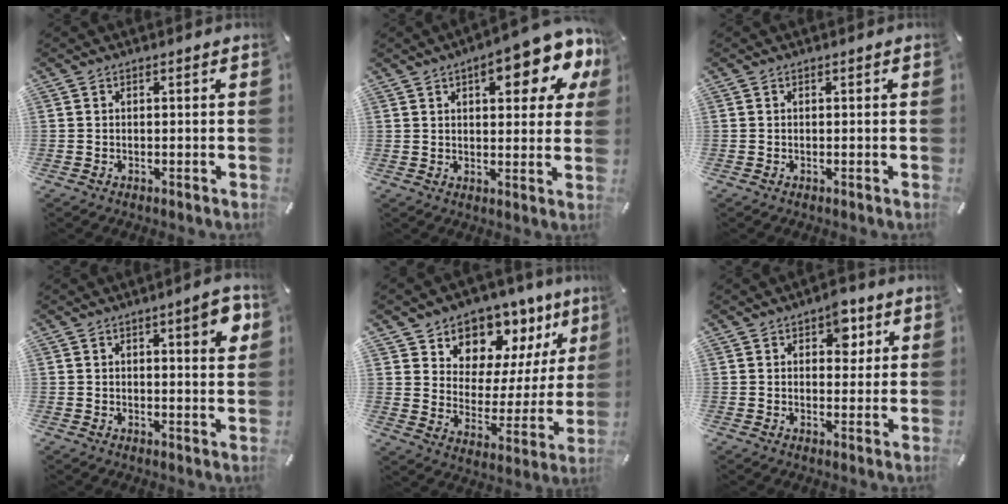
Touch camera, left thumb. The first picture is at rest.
{"total": 13.7, "force": [7.1, 5.7, 10.3], "torque": [-0.134, -0.030, 0.115]}
{"total": 0.0}
{"total": 6.2, "force": [2.6, 2.5, 5.1], "torque": [-0.060, -0.005, 0.036]}
{"total": 9.9, "force": [7.2, 6.7, 0.3], "torque": [-0.005, -0.093, 0.130]}
{"total": 6.0, "force": [2.8, 3.9, 3.6], "torque": [-0.024, -0.011, 0.038]}